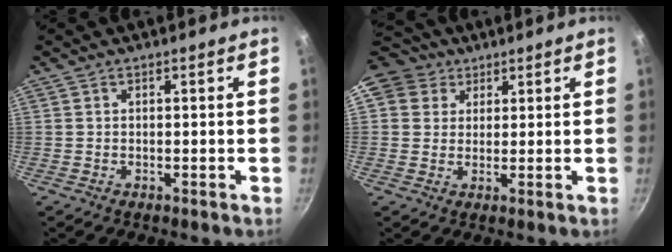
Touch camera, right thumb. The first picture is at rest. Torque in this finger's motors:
{"motor_torque": [0.21, 1.70, 0.52, -0.33, 0.17]}